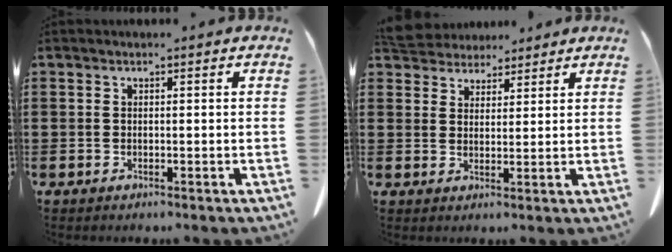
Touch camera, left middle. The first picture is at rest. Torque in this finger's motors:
{"motor_torque": [0.33, -0.08, 0.05, 0.01]}